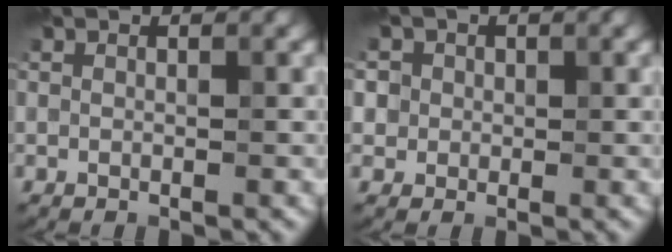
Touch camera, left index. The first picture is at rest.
{"total": 4.1, "force": [1.5, 3.6, 1.4], "torque": [-0.013, 0.017, 0.011]}